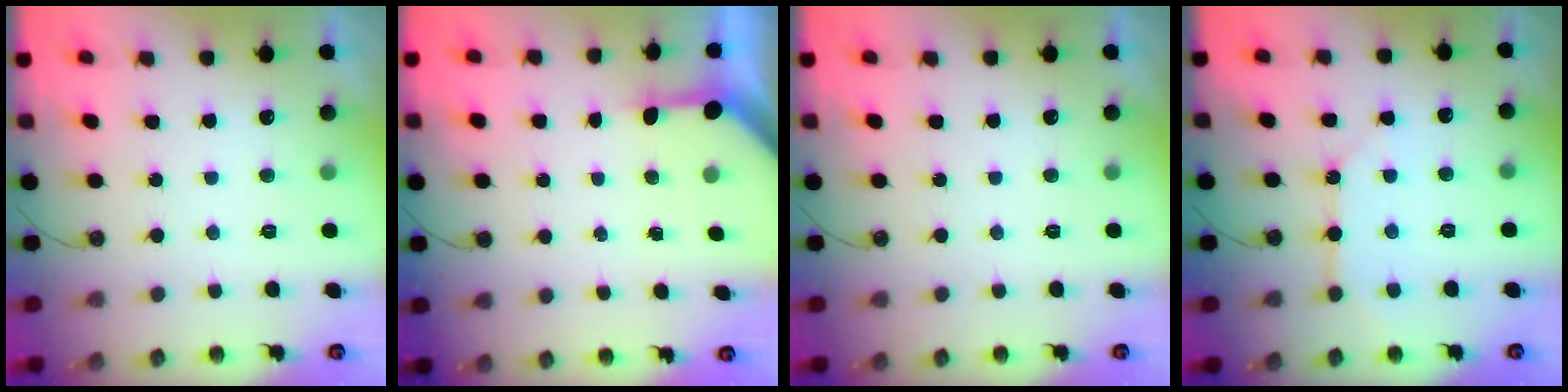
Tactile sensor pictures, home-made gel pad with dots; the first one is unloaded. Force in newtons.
{"total": 3.4, "press": 3.4, "slide": 0.4}
{"total": 0.0}
{"total": 8.2, "press": 8.2, "slide": 0.9}